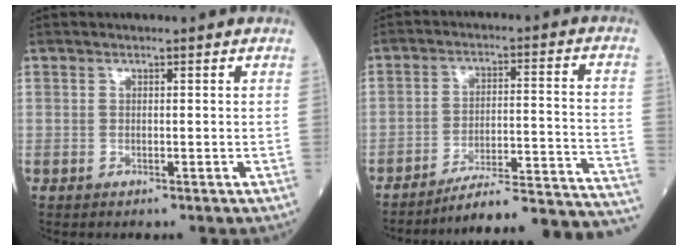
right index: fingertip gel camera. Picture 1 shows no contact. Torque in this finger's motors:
{"motor_torque": [0.23, -0.68, 0.18, 0.02]}